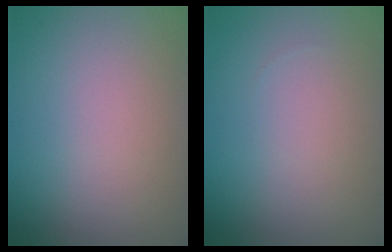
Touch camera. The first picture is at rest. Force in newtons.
{"total": 0.0}